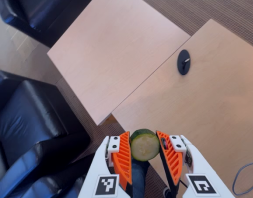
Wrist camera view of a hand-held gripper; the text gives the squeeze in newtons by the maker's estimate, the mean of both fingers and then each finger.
{"total": 14.0, "left": 14.1, "right": 13.9}